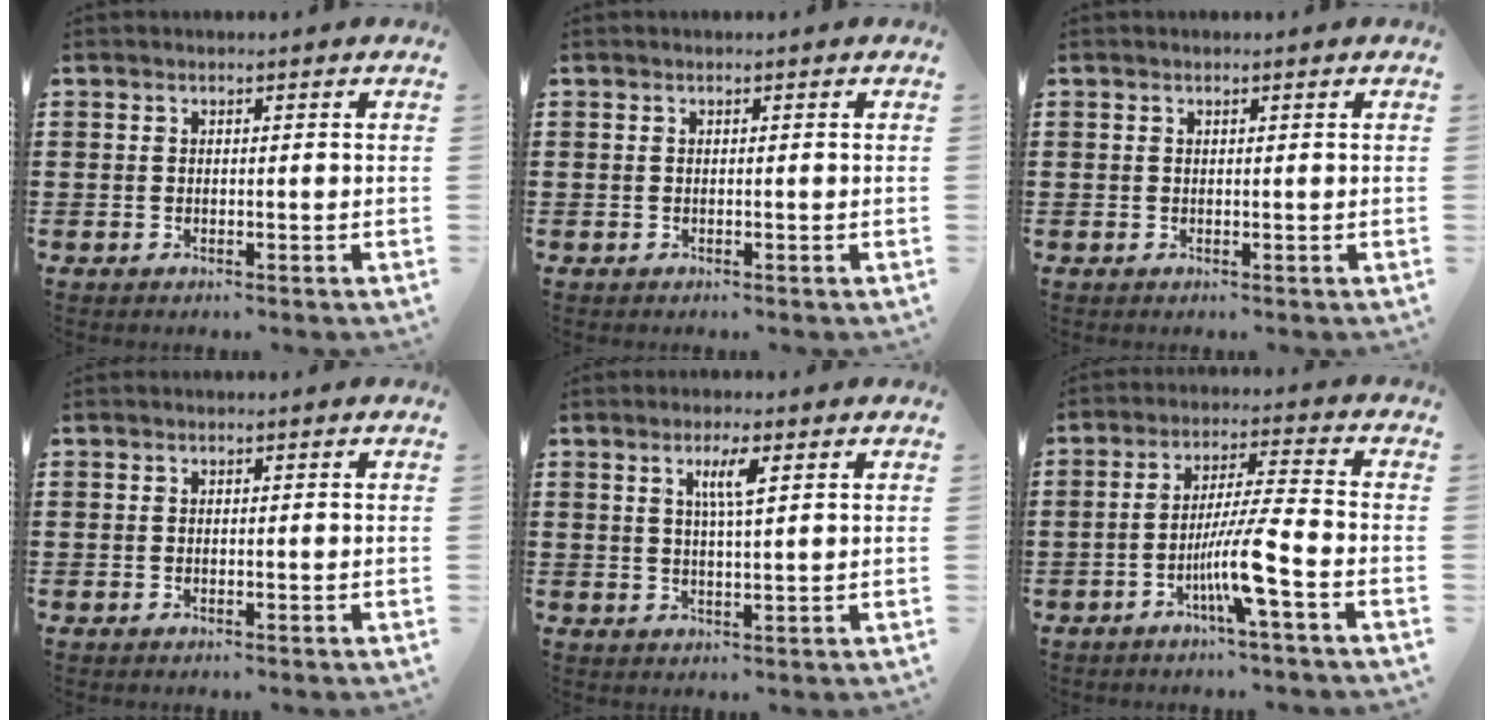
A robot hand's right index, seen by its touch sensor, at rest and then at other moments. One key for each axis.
{"total": 0.0}
{"total": 0.0}
{"total": 0.0}
{"total": 3.9, "fx": 1.6, "fy": 0.5, "fz": 3.5, "tx": -0.075, "ty": 0.004, "tz": 0.023}
{"total": 8.7, "fx": -3.8, "fy": -0.2, "fz": 7.9, "tx": -0.151, "ty": -0.009, "tz": -0.074}